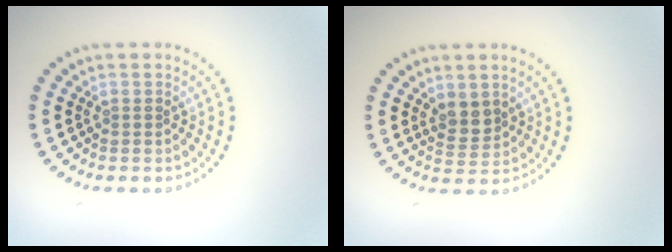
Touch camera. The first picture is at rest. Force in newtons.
{"total": 2.0, "press": 1.8, "slide": 0.9}